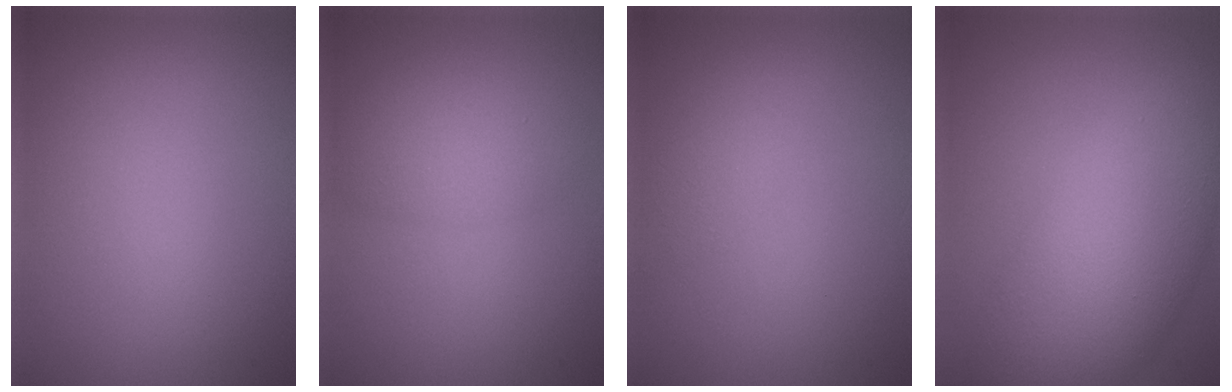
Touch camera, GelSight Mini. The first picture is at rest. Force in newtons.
{"total": 2.8, "press": 2.8, "slide": 0.1}
{"total": 2.0, "press": 2.0, "slide": 0.1}
{"total": 9.5, "press": 9.5, "slide": 0.2}